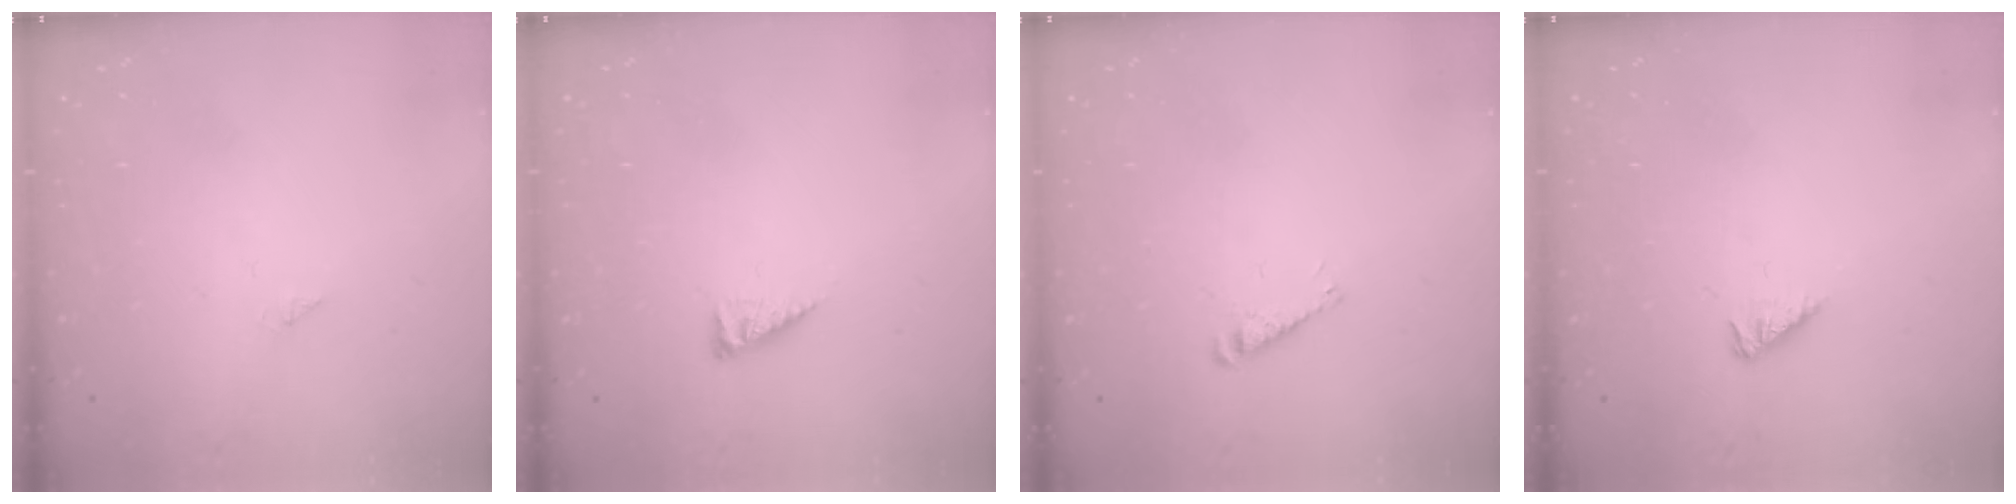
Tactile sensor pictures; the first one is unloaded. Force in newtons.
{"total": 3.1, "press": 3.0, "slide": 0.6}
{"total": 4.1, "press": 4.0, "slide": 0.6}
{"total": 2.7, "press": 2.6, "slide": 0.4}